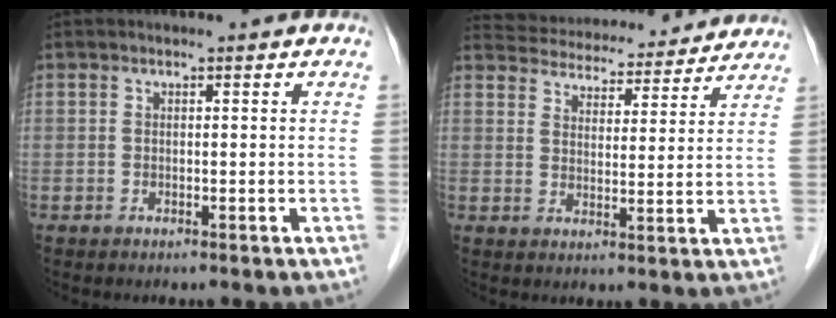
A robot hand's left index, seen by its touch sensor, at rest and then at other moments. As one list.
[{"total": 20.7, "force": [19.3, 5.5, 5.0], "torque": [-0.081, 0.018, 0.256]}]